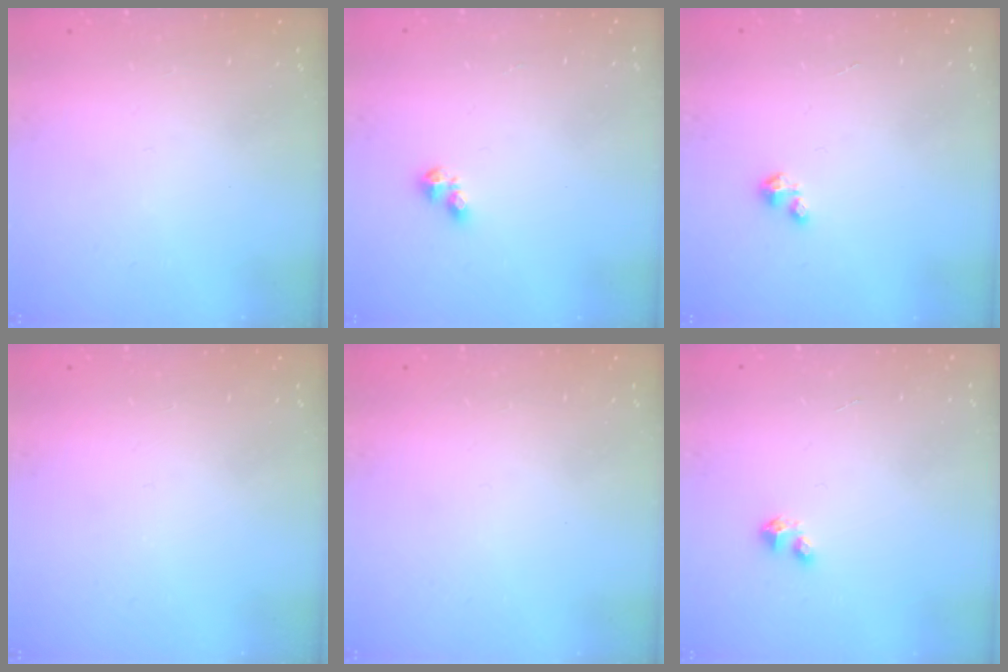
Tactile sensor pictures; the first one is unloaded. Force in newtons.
{"total": 4.0, "press": 3.9, "slide": 0.6}
{"total": 1.2, "press": 1.2, "slide": 0.2}
{"total": 0.0}
{"total": 0.0}
{"total": 2.8, "press": 2.8, "slide": 0.1}